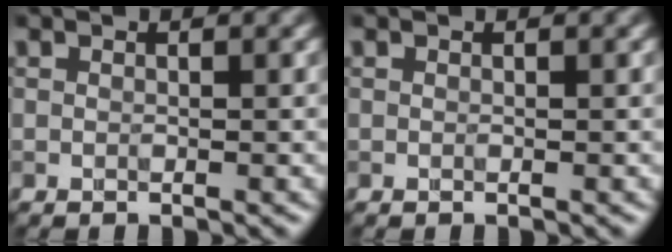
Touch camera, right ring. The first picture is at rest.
{"total": 0.0}